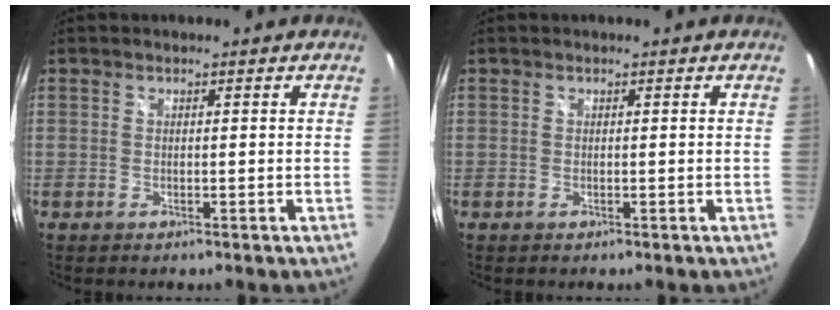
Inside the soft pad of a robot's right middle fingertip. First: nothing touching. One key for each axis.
{"total": 0.0}